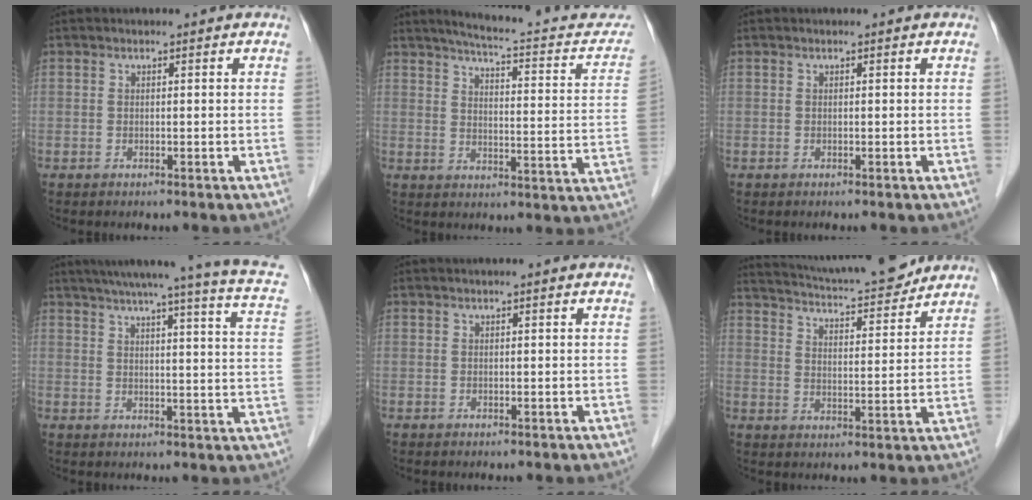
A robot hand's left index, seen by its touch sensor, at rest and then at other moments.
{"total": 17.5, "force": [15.3, 2.9, 8.0], "torque": [-0.094, -0.018, 0.176]}
{"total": 0.0}
{"total": 20.6, "force": [16.5, -0.4, 12.2], "torque": [-0.181, -0.017, 0.194]}
{"total": 1.3, "force": [1.1, -0.2, 0.6], "torque": [-0.013, 0.013, 0.022]}
{"total": 16.0, "force": [14.9, 1.4, 5.8], "torque": [-0.102, 0.006, 0.220]}